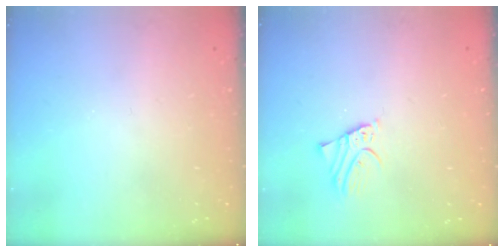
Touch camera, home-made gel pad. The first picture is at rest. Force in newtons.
{"total": 2.0, "press": 2.0, "slide": 0.1}